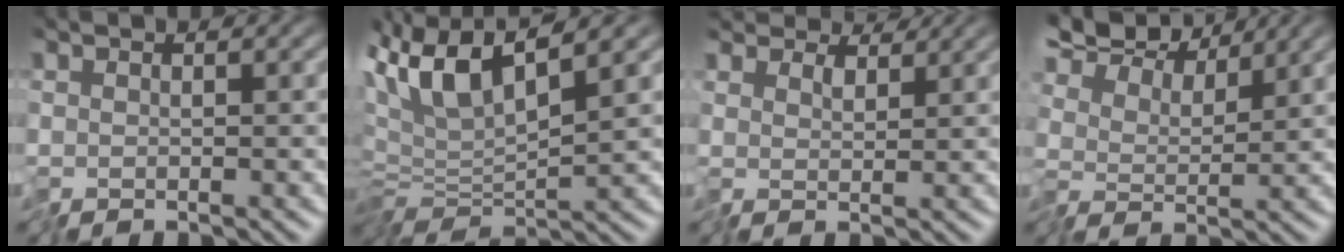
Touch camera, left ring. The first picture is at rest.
{"total": 6.1, "force": [2.0, 2.1, 5.3], "torque": [-0.111, 0.013, 0.029]}
{"total": 3.0, "force": [2.7, 1.1, 0.6], "torque": [-0.020, 0.006, 0.036]}
{"total": 7.3, "force": [6.0, 2.5, 3.3], "torque": [-0.078, 0.020, 0.093]}